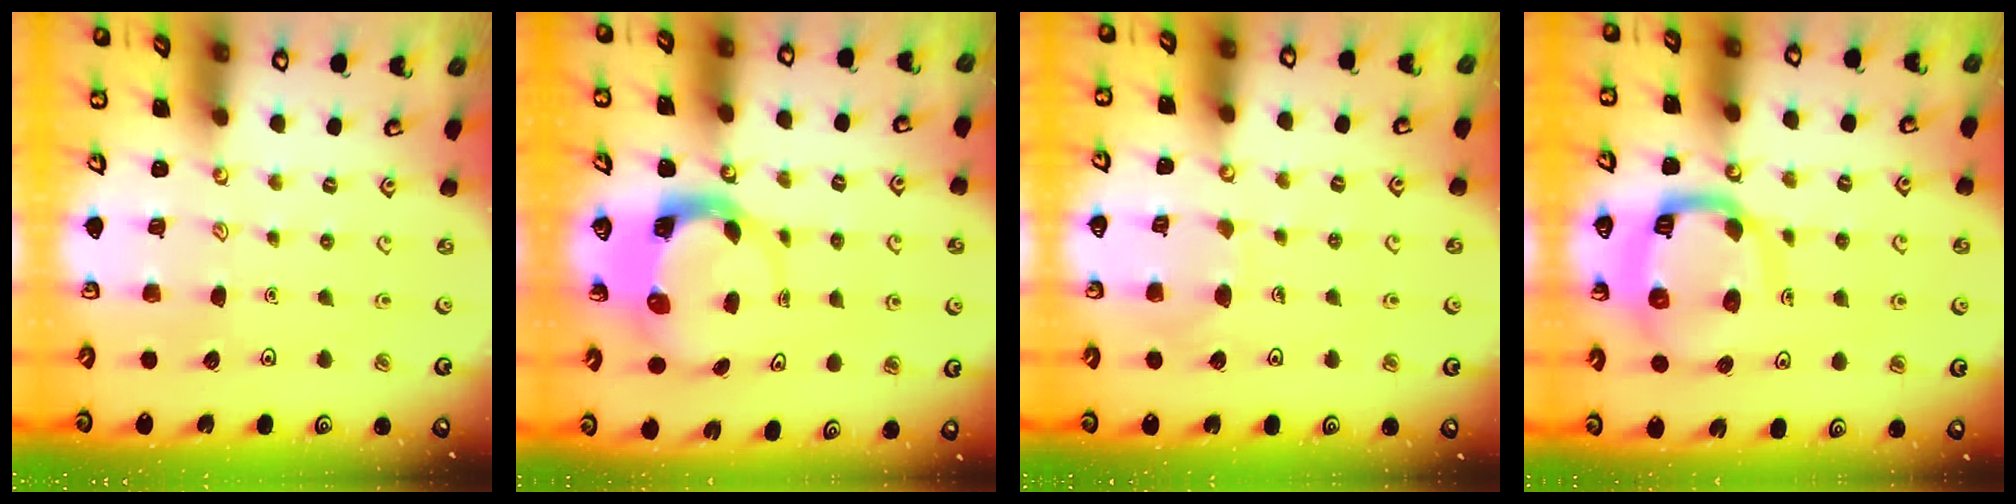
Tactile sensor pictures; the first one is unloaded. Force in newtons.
{"total": 3.8, "press": 3.8, "slide": 0.6}
{"total": 5.6, "press": 5.6, "slide": 0.2}
{"total": 13.2, "press": 13.1, "slide": 1.7}